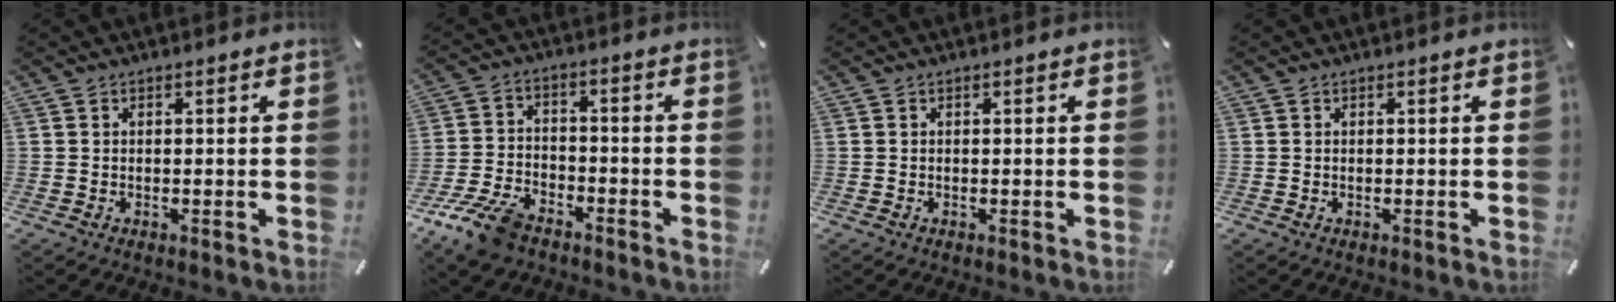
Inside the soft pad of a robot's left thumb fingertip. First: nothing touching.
{"total": 10.1, "force": [-7.3, 4.9, 5.0], "torque": [-0.105, 0.034, -0.137]}
{"total": 0.0}
{"total": 0.0}